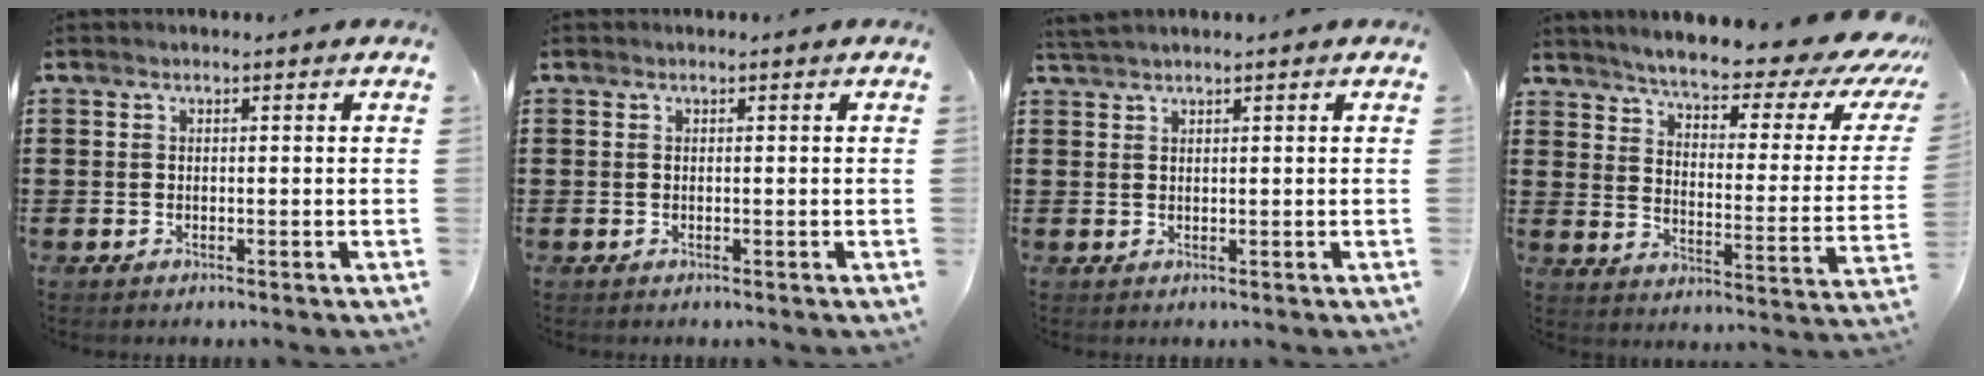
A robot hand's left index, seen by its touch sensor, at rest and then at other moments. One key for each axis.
{"total": 0.0}
{"total": 1.1, "fx": 1.1, "fy": -0.2, "fz": 0.3, "tx": -0.007, "ty": -0.001, "tz": 0.021}
{"total": 5.8, "fx": 5.0, "fy": 0.1, "fz": 3.0, "tx": -0.073, "ty": -0.044, "tz": 0.078}